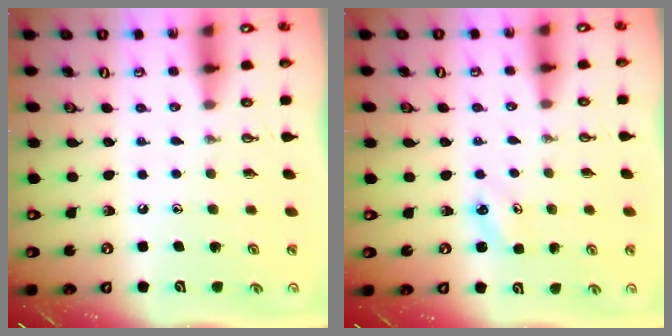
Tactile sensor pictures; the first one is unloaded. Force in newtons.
{"total": 4.0, "press": 4.0, "slide": 0.3}